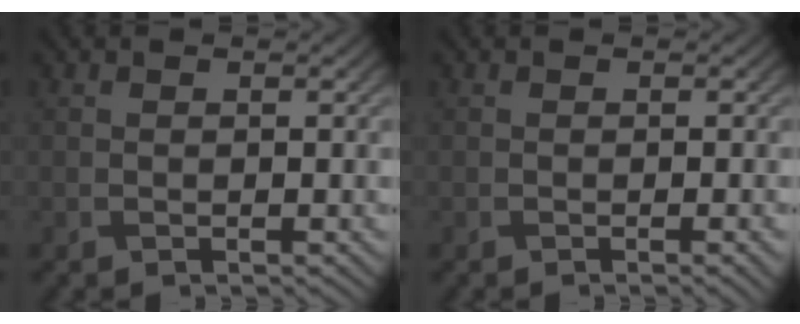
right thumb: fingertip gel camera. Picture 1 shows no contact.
{"total": 1.2, "force": [-0.3, 0.2, 1.1], "torque": [-0.014, -0.001, -0.007]}